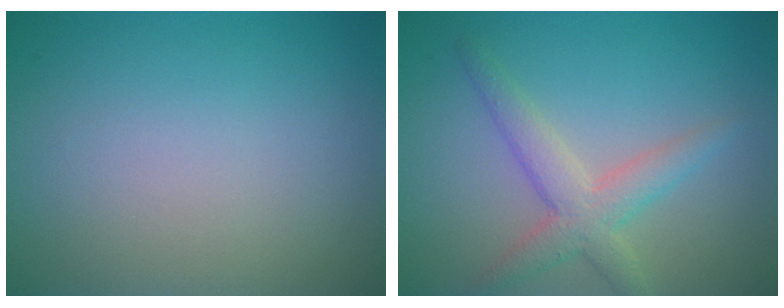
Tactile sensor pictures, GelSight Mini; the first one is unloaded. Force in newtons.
{"total": 3.6, "press": 3.6, "slide": 0.2}